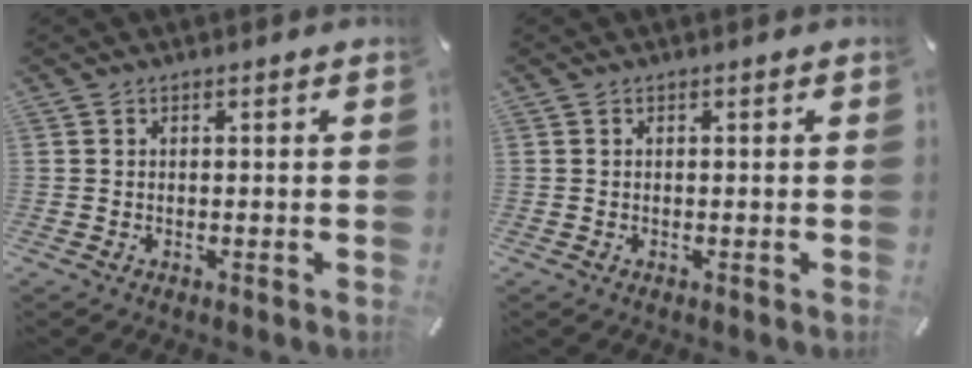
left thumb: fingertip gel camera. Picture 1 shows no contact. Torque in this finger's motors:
{"motor_torque": [0.00, 0.00, -0.01, 0.01, 0.00]}